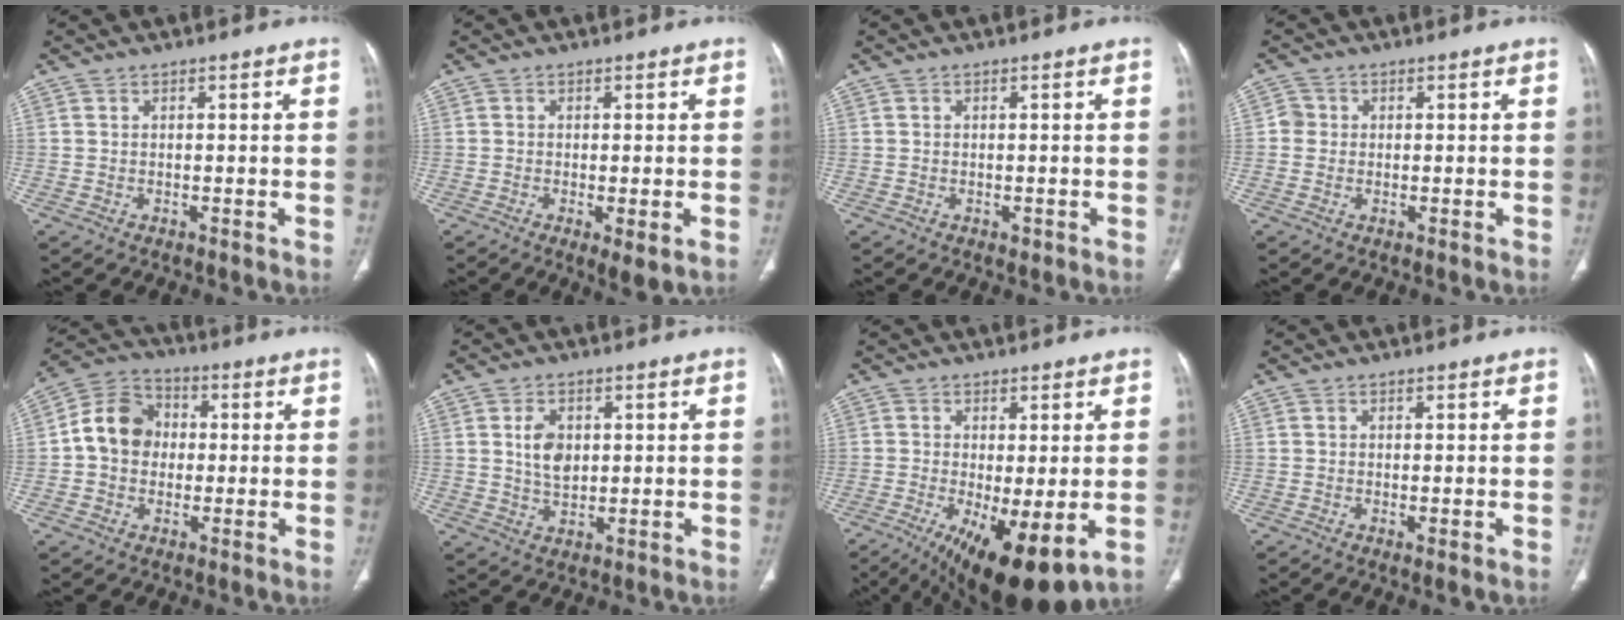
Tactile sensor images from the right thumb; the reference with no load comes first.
{"total": 3.9, "force": [-1.3, 0.9, 3.5], "torque": [-0.064, -0.014, -0.021]}
{"total": 0.8, "force": [-0.3, 0.6, 0.4], "torque": [-0.004, -0.001, -0.003]}
{"total": 2.2, "force": [0.0, 2.1, 0.6], "torque": [0.004, 0.006, -0.005]}
{"total": 10.5, "force": [0.3, 8.7, 5.7], "torque": [-0.085, 0.028, -0.008]}
{"total": 5.8, "force": [1.2, 3.9, 4.1], "torque": [-0.060, -0.009, 0.024]}
{"total": 14.3, "force": [-5.0, 4.7, 12.5], "torque": [-0.192, -0.026, -0.066]}
{"total": 1.2, "force": [-0.4, 0.2, 1.1], "torque": [-0.026, -0.007, -0.007]}